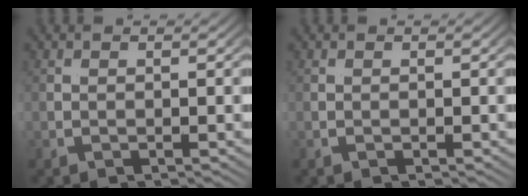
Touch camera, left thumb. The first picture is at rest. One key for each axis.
{"total": 0.0}